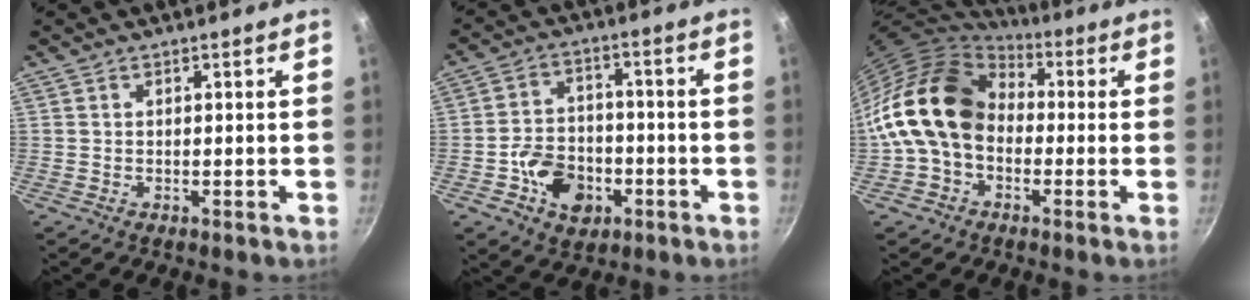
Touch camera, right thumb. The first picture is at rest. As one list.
[{"total": 10.9, "force": [-4.0, 8.1, 6.2], "torque": [-0.075, 0.032, -0.066]}, {"total": 17.1, "force": [-0.4, 13.0, 11.1], "torque": [-0.179, 0.043, -0.023]}]